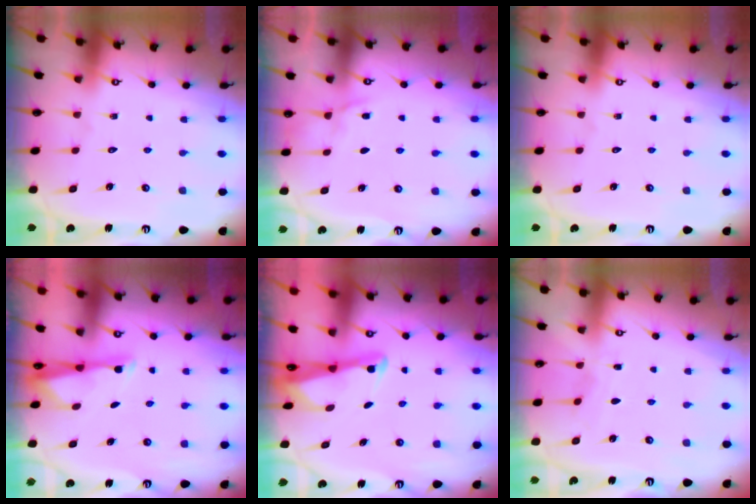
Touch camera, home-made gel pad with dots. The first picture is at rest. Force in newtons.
{"total": 4.2, "press": 4.2, "slide": 0.6}
{"total": 0.0}
{"total": 3.0, "press": 2.9, "slide": 0.5}
{"total": 2.5, "press": 2.5, "slide": 0.2}
{"total": 3.2, "press": 3.2, "slide": 0.5}